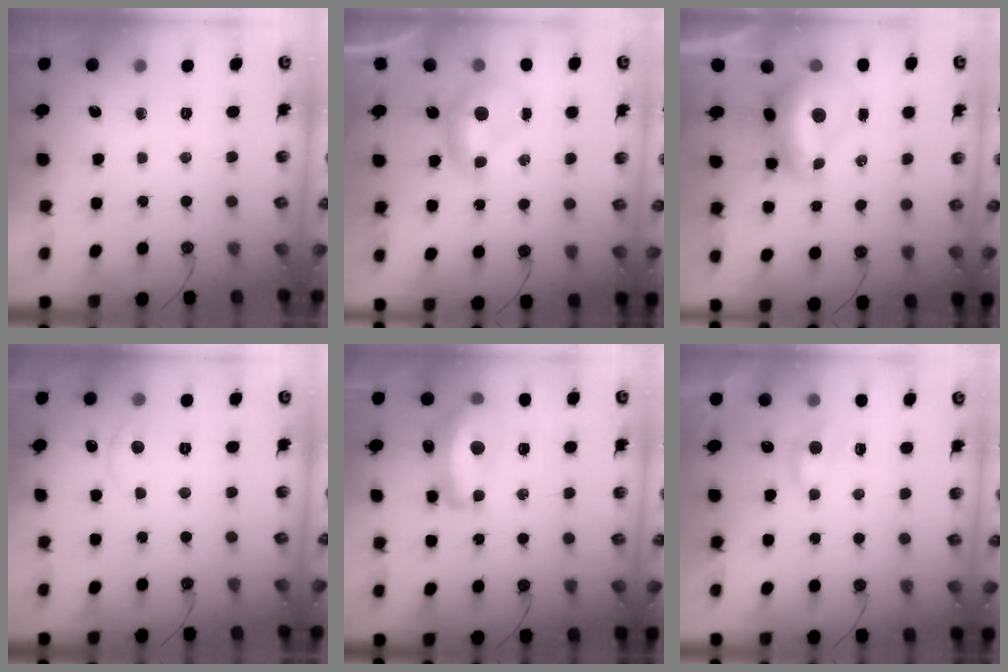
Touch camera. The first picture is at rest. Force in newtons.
{"total": 0.0}
{"total": 2.9, "press": 2.8, "slide": 0.7}
{"total": 0.9, "press": 0.7, "slide": 0.5}
{"total": 8.5, "press": 8.5, "slide": 1.2}
{"total": 2.0, "press": 2.0, "slide": 0.5}